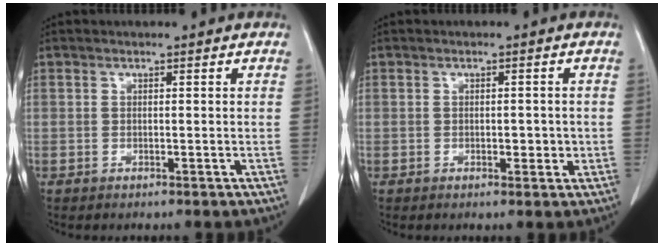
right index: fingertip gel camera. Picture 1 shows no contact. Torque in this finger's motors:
{"motor_torque": [0.01, 0.07, 0.03, 0.01]}